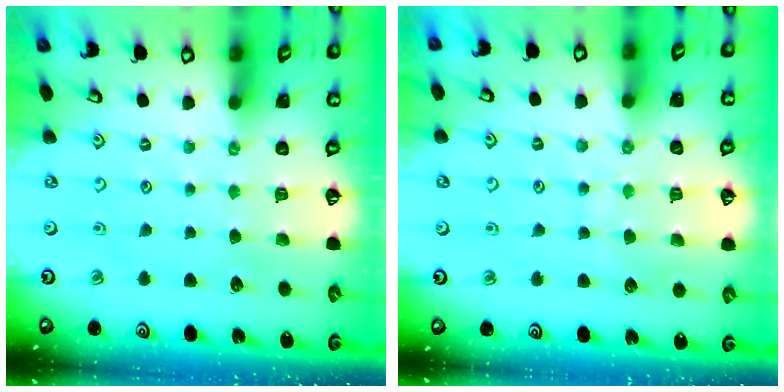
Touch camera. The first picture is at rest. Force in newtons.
{"total": 6.4, "press": 6.3, "slide": 0.6}